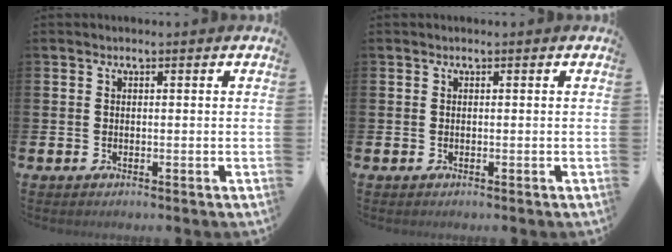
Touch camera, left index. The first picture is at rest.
{"total": 0.0}